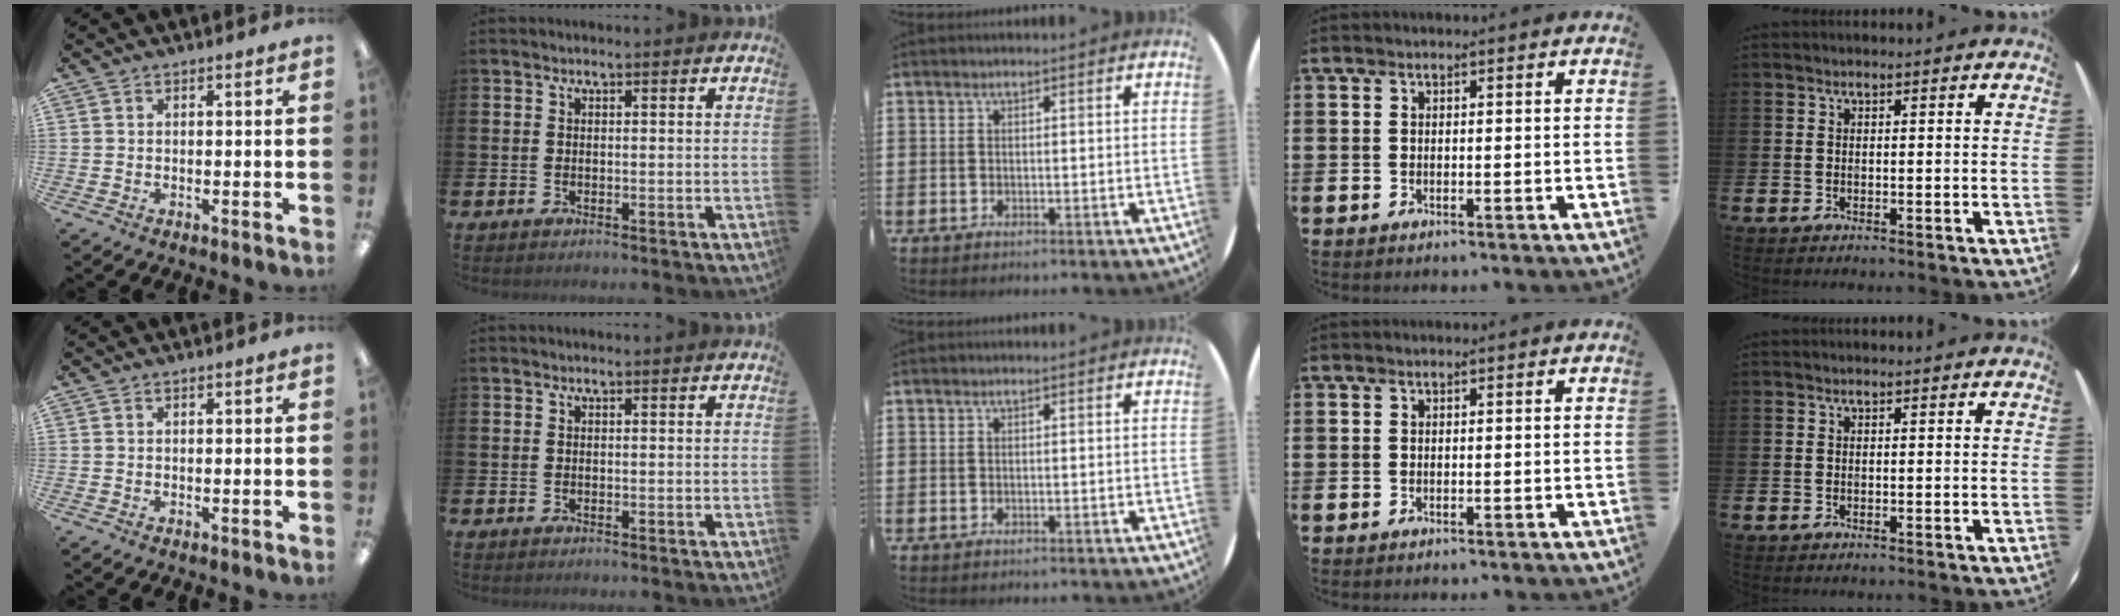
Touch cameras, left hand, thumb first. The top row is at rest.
{}